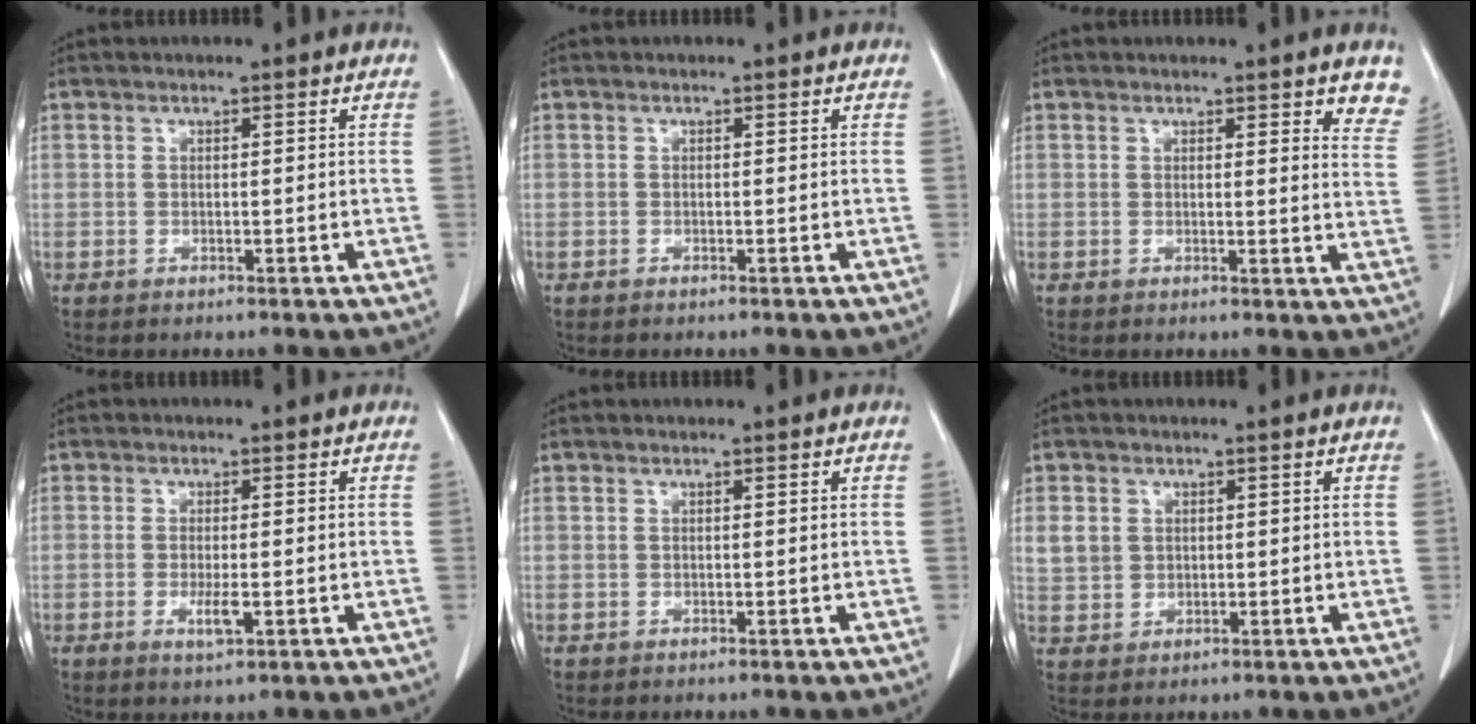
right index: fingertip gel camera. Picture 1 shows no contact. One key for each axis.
{"total": 0.0}
{"total": 6.3, "fx": 4.9, "fy": 1.3, "fz": 3.7, "tx": -0.033, "ty": -0.019, "tz": 0.037}
{"total": 2.9, "fx": -0.9, "fy": 0.7, "fz": 2.7, "tx": -0.051, "ty": -0.005, "tz": -0.012}
{"total": 0.0}
{"total": 5.7, "fx": 1.4, "fy": 5.1, "fz": 2.1, "tx": -0.054, "ty": 0.010, "tz": 0.037}